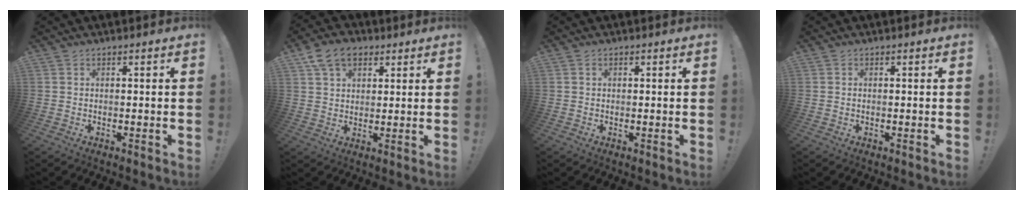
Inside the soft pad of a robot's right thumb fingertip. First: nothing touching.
{"total": 9.8, "force": [5.1, 6.7, 5.2], "torque": [-0.081, -0.012, 0.098]}
{"total": 0.6, "force": [0.2, 0.5, 0.3], "torque": [-0.006, 0.003, 0.004]}
{"total": 0.0}